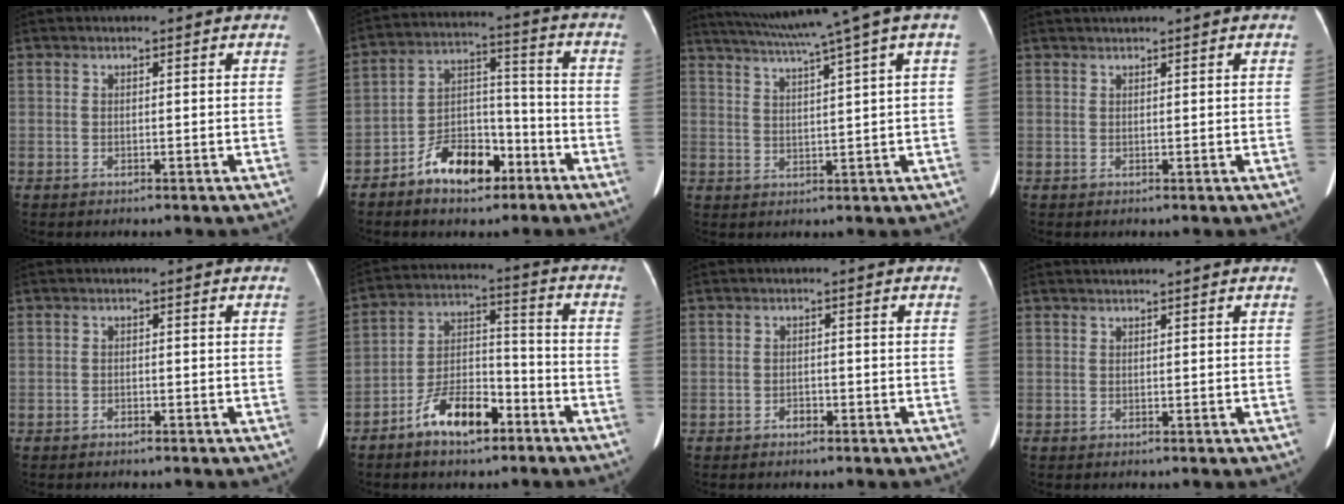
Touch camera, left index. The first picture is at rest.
{"total": 10.7, "force": [-6.8, 5.3, 6.3], "torque": [-0.119, 0.022, -0.115]}
{"total": 10.9, "force": [8.0, -2.1, 7.1], "torque": [-0.119, 0.009, 0.117]}
{"total": 1.1, "force": [0.9, -0.3, 0.5], "torque": [-0.008, 0.012, 0.024]}
{"total": 0.6, "force": [-0.6, 0.2, 0.1], "torque": [-0.007, -0.002, -0.010]}
{"total": 10.3, "force": [-6.6, 4.1, 6.7], "torque": [-0.136, 0.012, -0.118]}
{"total": 1.1, "force": [-0.8, 0.6, 0.4], "torque": [-0.008, 0.001, -0.012]}
{"total": 0.9, "force": [0.8, -0.2, -0.1], "torque": [-0.006, 0.007, 0.020]}